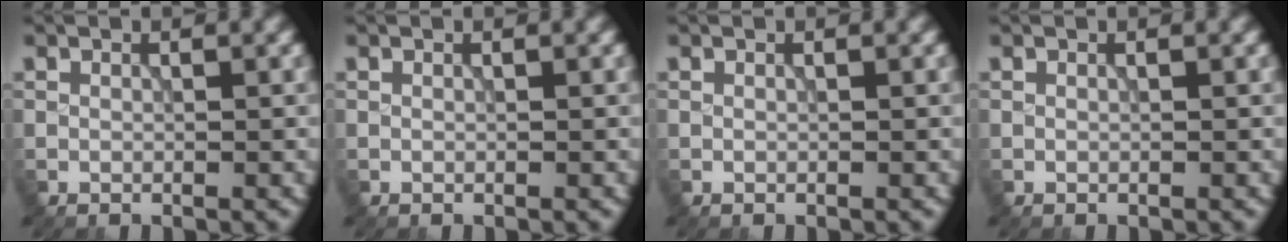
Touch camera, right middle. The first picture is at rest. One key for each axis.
{"total": 0.0}
{"total": 0.0}
{"total": 0.0}